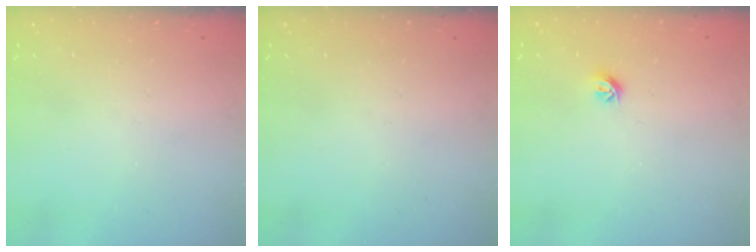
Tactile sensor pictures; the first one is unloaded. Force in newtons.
{"total": 0.0}
{"total": 5.4, "press": 5.3, "slide": 0.9}